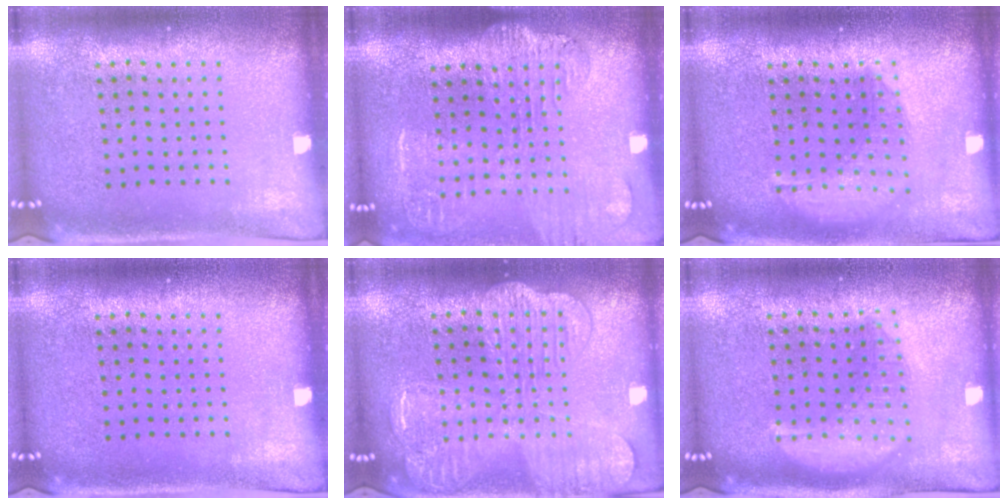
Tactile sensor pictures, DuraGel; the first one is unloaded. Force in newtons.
{"total": 1.8, "press": 1.5, "slide": 0.9}
{"total": 1.5, "press": 1.3, "slide": 0.7}
{"total": 0.0}
{"total": 3.9, "press": 3.9, "slide": 0.5}
{"total": 1.9, "press": 1.9, "slide": 0.2}